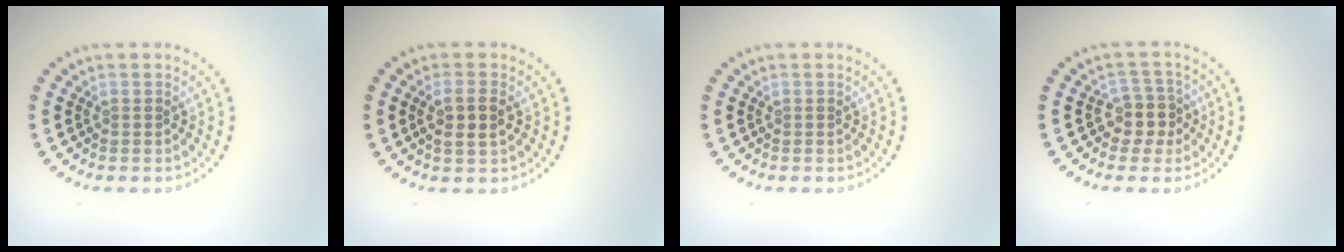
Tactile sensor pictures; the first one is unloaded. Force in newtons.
{"total": 2.3, "press": 2.2, "slide": 0.7}
{"total": 0.0}
{"total": 2.7, "press": 2.2, "slide": 1.5}